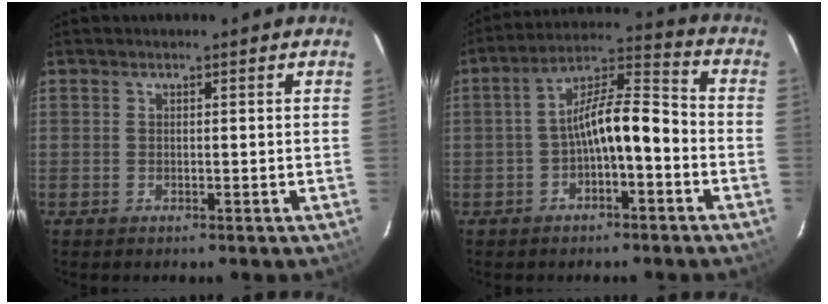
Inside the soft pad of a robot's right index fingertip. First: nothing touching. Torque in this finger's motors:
{"motor_torque": [1.52, -0.47, 0.86, 0.21]}